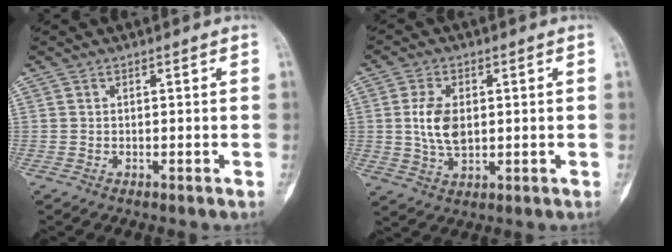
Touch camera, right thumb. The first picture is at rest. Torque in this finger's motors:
{"motor_torque": [1.14, 1.19, 0.44, -0.45, 0.31]}